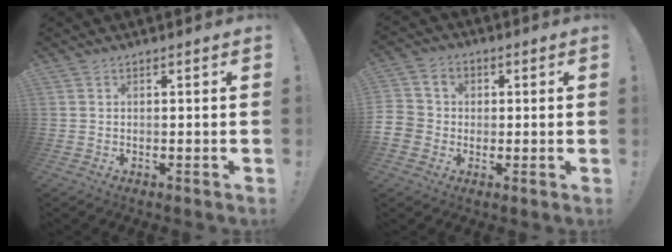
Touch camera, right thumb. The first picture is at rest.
{"total": 6.9, "force": [-1.0, 6.6, 1.8], "torque": [-0.040, 0.015, -0.016]}